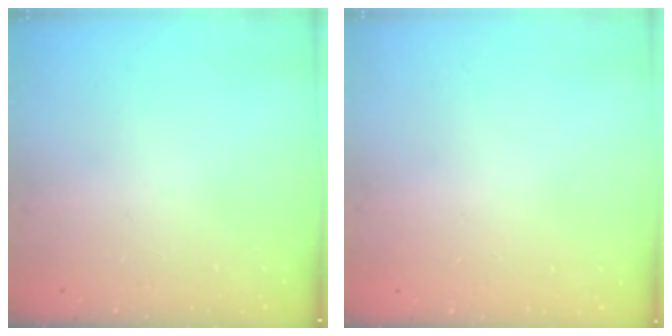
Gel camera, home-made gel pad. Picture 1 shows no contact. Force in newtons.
{"total": 0.0}